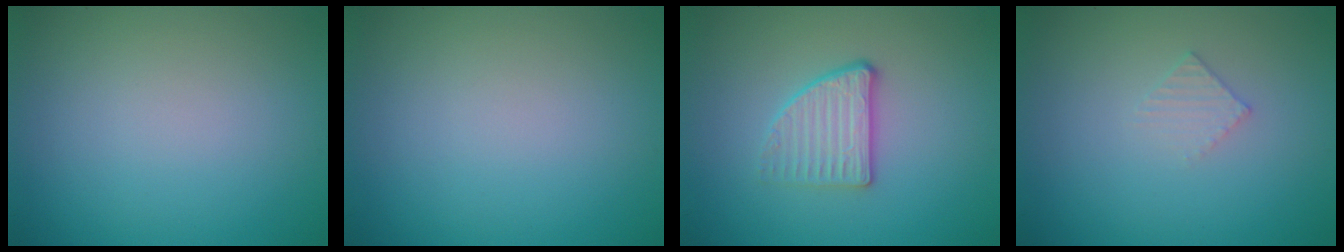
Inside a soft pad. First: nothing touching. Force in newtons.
{"total": 0.0}
{"total": 2.8, "press": 2.5, "slide": 1.2}
{"total": 1.1, "press": 1.1, "slide": 0.0}